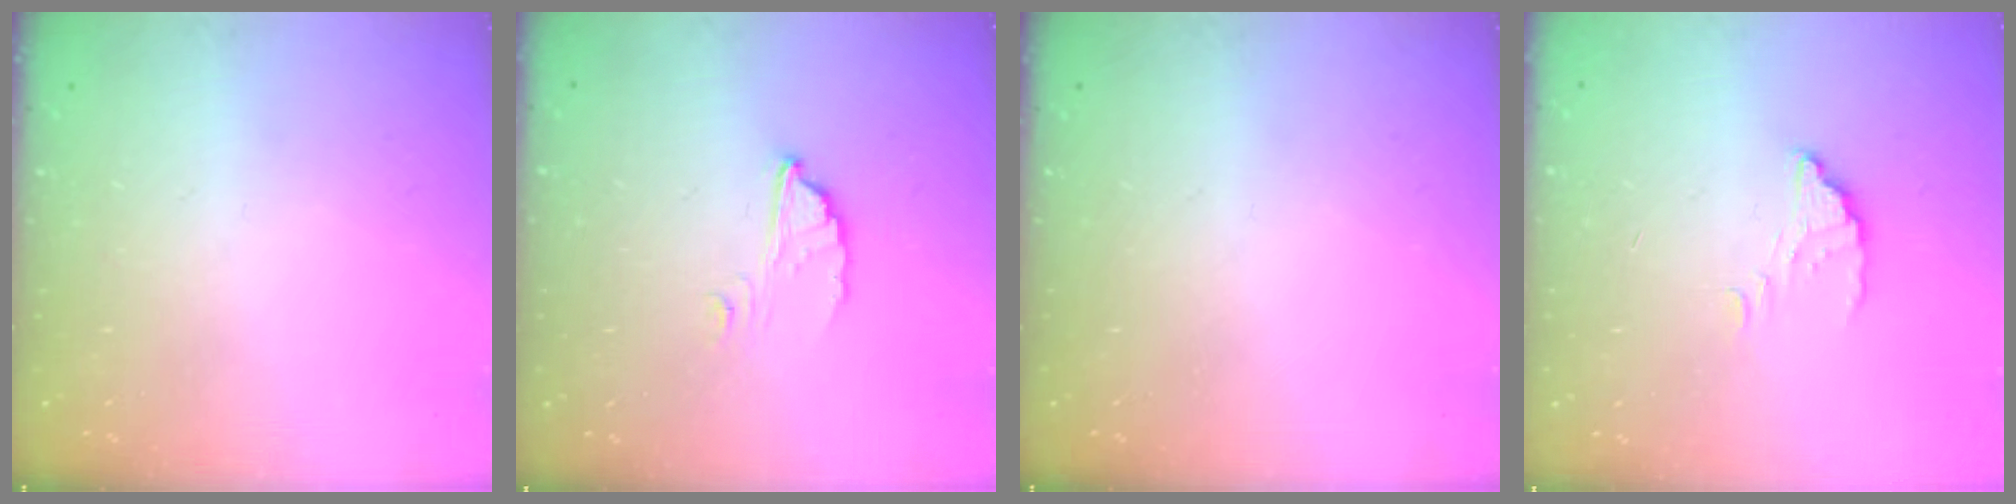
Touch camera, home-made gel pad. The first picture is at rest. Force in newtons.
{"total": 4.4, "press": 4.4, "slide": 0.1}
{"total": 0.0}
{"total": 2.2, "press": 2.2, "slide": 0.2}